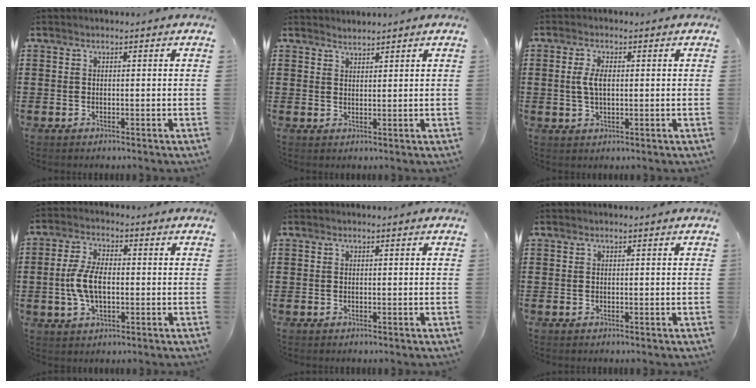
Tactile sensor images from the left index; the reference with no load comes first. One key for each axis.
{"total": 1.4, "fx": 1.4, "fy": 0.1, "fz": -0.1, "tx": -0.001, "ty": 0.000, "tz": 0.029}
{"total": 3.8, "fx": 0.5, "fy": 1.7, "fz": 3.4, "tx": -0.086, "ty": 0.001, "tz": 0.002}
{"total": 6.8, "fx": -0.6, "fy": 3.3, "fz": 5.9, "tx": -0.142, "ty": -0.004, "tz": -0.019}
{"total": 0.0}
{"total": 0.0}